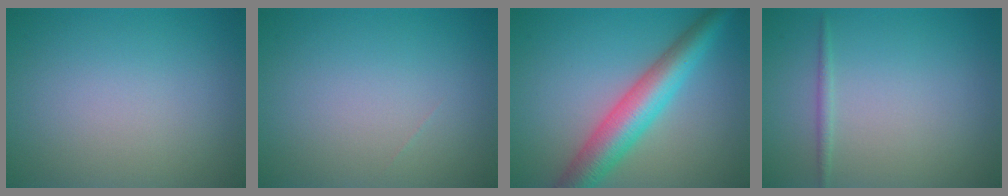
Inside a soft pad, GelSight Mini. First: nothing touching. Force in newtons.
{"total": 0.0}
{"total": 6.6, "press": 6.6, "slide": 0.1}
{"total": 0.8, "press": 0.8, "slide": 0.0}